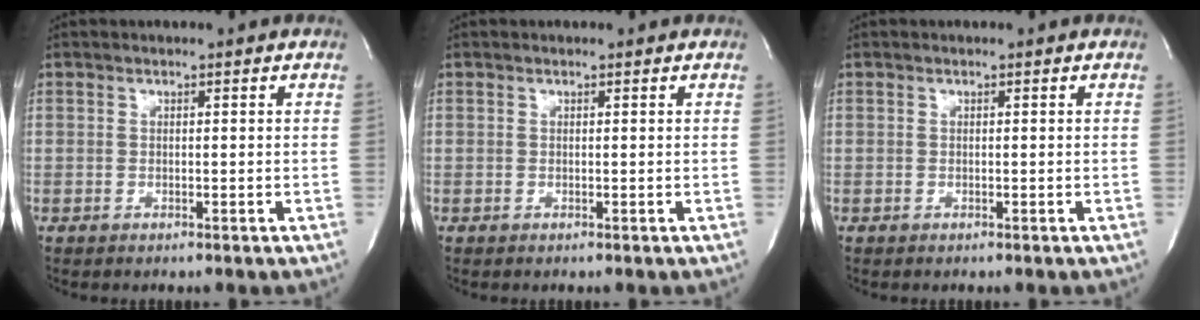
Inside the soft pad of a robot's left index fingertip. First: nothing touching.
{"total": 0.0}
{"total": 0.0}